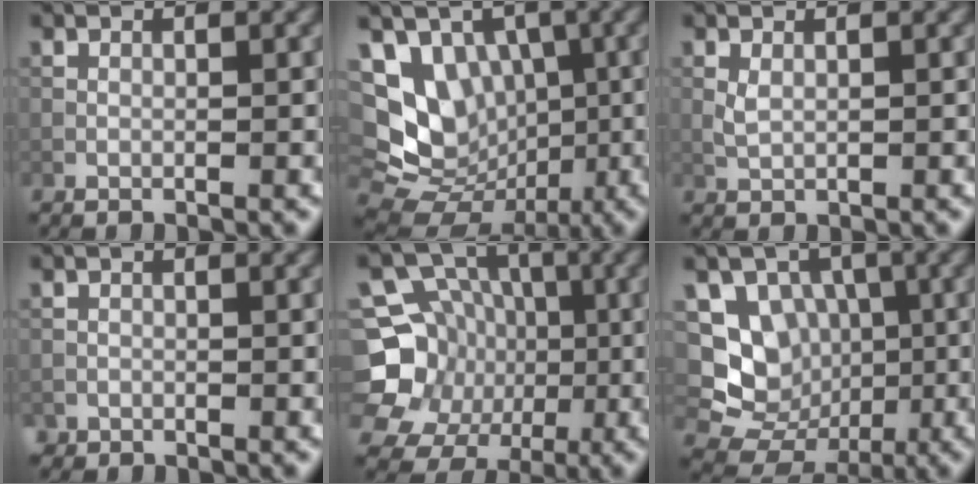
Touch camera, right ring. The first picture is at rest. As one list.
[{"total": 9.4, "force": [0.2, 7.8, 5.3], "torque": [-0.072, -0.006, -0.010]}, {"total": 1.0, "force": [0.3, 0.5, 0.8], "torque": [-0.025, -0.001, 0.009]}, {"total": 0.7, "force": [-0.6, 0.4, -0.2], "torque": [0.004, 0.000, -0.012]}, {"total": 10.9, "force": [-1.6, 10.0, 3.9], "torque": [-0.095, 0.008, -0.051]}, {"total": 8.3, "force": [-0.6, 7.6, 3.2], "torque": [-0.051, 0.010, -0.033]}]